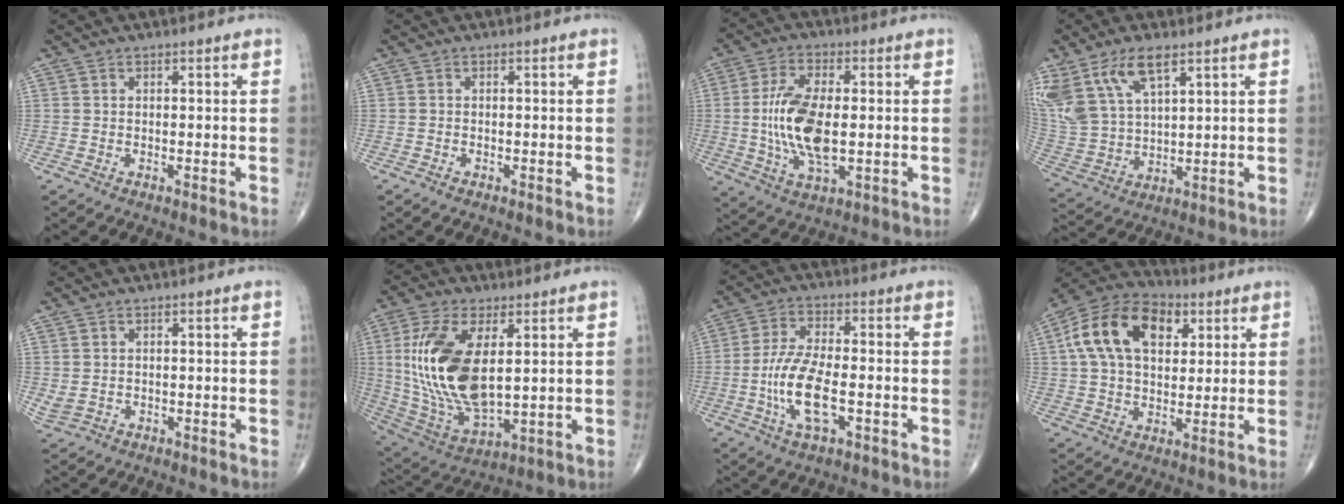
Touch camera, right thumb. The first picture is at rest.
{"total": 0.6, "force": [-0.4, 0.3, 0.2], "torque": [-0.008, -0.001, -0.011]}
{"total": 13.4, "force": [-0.5, 6.2, 11.9], "torque": [-0.239, -0.003, -0.007]}
{"total": 15.2, "force": [8.5, 7.2, 10.4], "torque": [-0.220, -0.022, 0.178]}
{"total": 2.1, "force": [-0.1, 1.7, 1.1], "torque": [-0.032, 0.002, 0.006]}
{"total": 20.0, "force": [3.0, 9.8, 17.2], "torque": [-0.353, -0.021, 0.069]}
{"total": 11.3, "force": [-2.8, 4.6, 9.9], "torque": [-0.204, 0.012, -0.055]}
{"total": 17.3, "force": [5.3, 11.1, 12.2], "torque": [-0.201, 0.008, 0.082]}